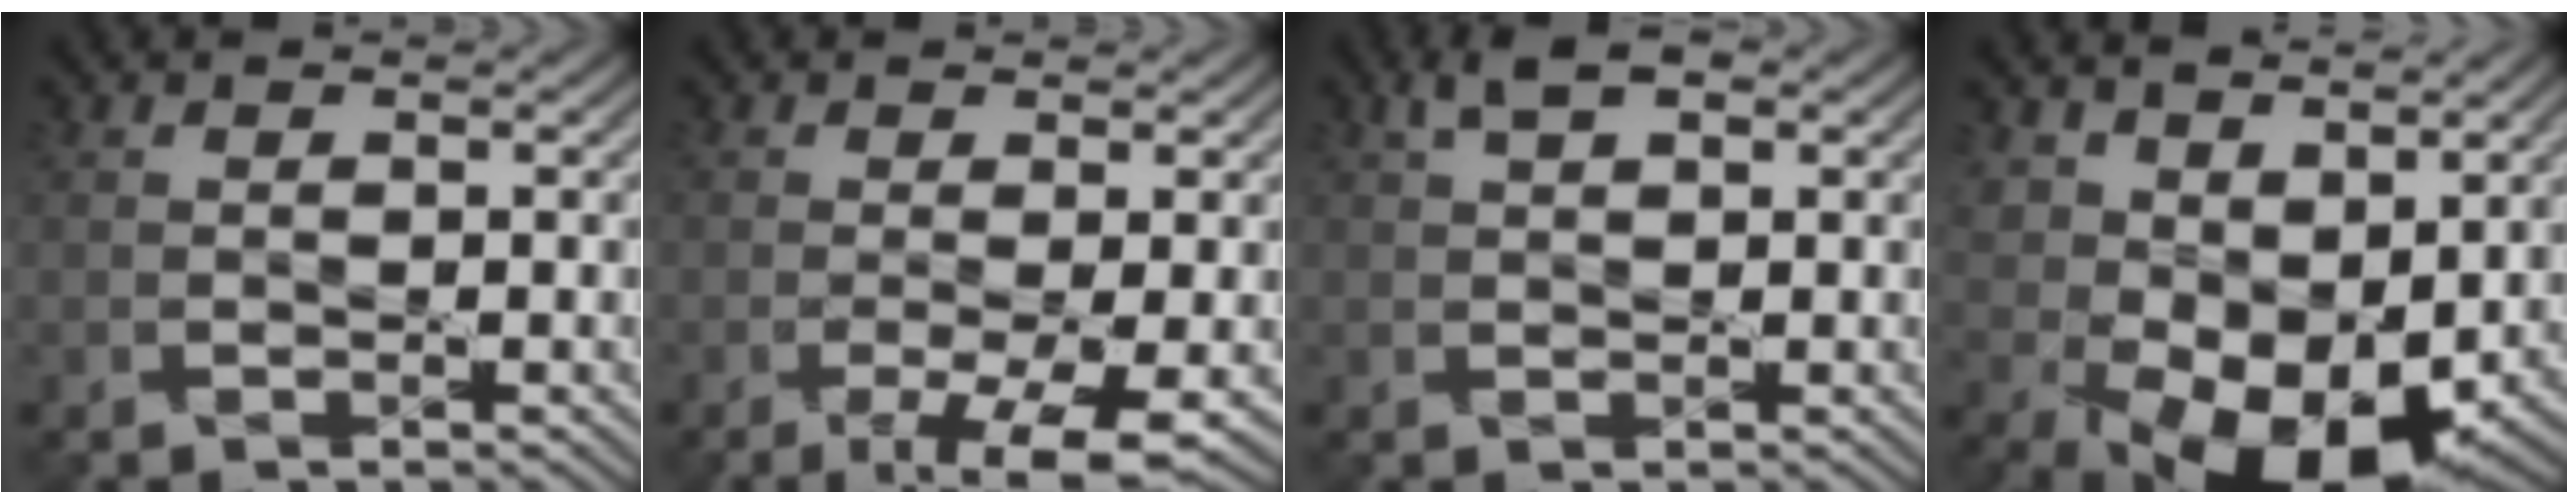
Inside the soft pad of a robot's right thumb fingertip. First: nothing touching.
{"total": 5.9, "force": [-2.1, 1.5, 5.3], "torque": [-0.101, -0.005, -0.031]}
{"total": 3.0, "force": [1.8, 1.2, 2.1], "torque": [-0.044, 0.010, 0.031]}
{"total": 11.0, "force": [2.9, 7.1, 7.8], "torque": [-0.150, -0.017, 0.064]}